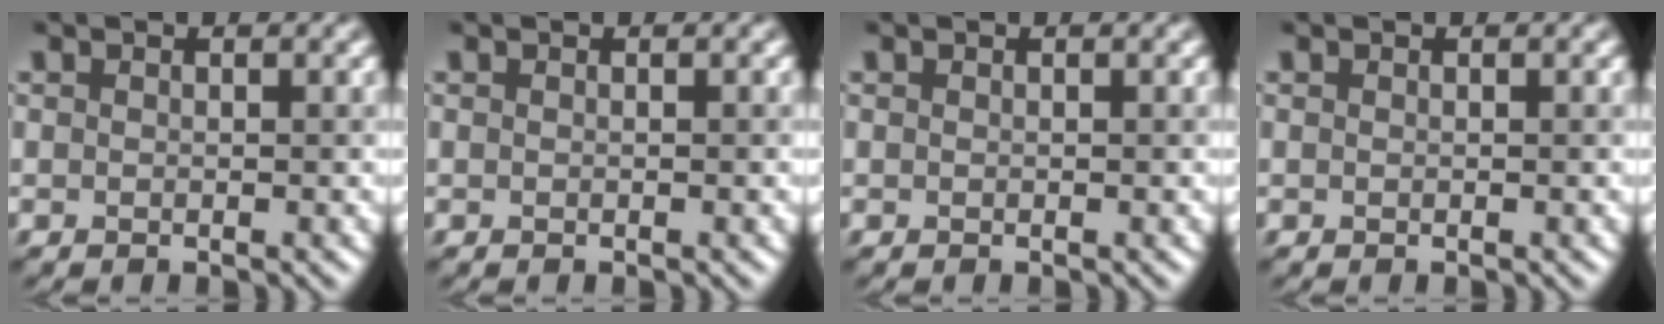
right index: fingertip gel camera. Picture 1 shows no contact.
{"total": 0.0}
{"total": 0.0}
{"total": 0.0}